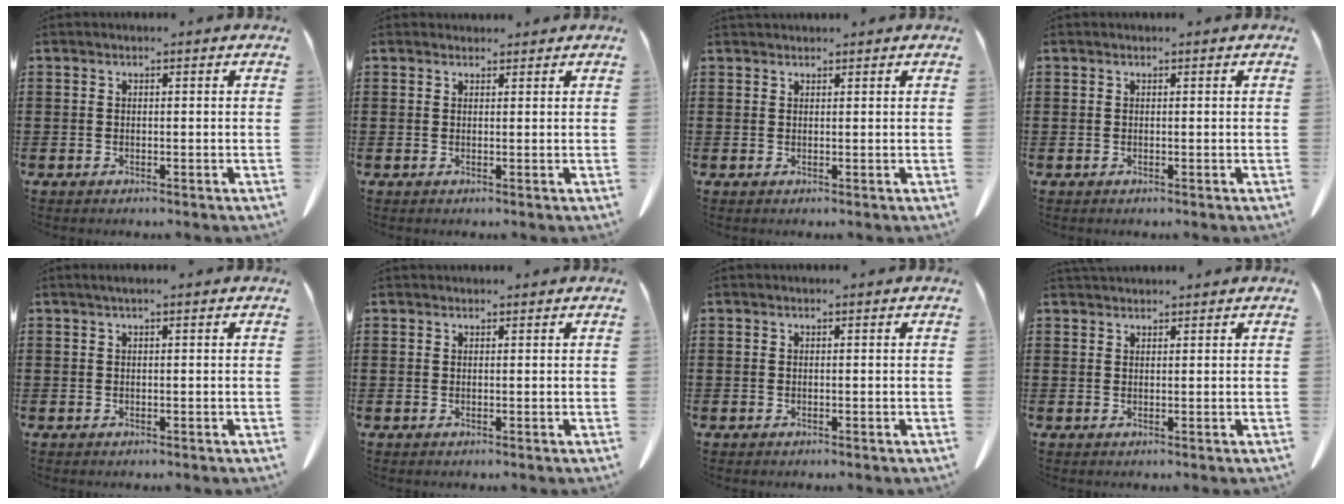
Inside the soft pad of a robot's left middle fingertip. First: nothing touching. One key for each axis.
{"total": 1.1, "fx": 1.0, "fy": 0.4, "fz": 0.1, "tx": -0.005, "ty": 0.001, "tz": 0.020}
{"total": 0.9, "fx": 0.9, "fy": 0.2, "fz": 0.0, "tx": -0.002, "ty": 0.000, "tz": 0.018}
{"total": 0.0}
{"total": 0.8, "fx": 0.2, "fy": 0.1, "fz": 0.8, "tx": -0.014, "ty": 0.001, "tz": 0.004}
{"total": 0.5, "fx": 0.5, "fy": 0.2, "fz": 0.1, "tx": -0.003, "ty": 0.000, "tz": 0.010}
{"total": 0.0}
{"total": 1.3, "fx": 1.3, "fy": 0.3, "fz": 0.1, "tx": -0.005, "ty": 0.001, "tz": 0.026}